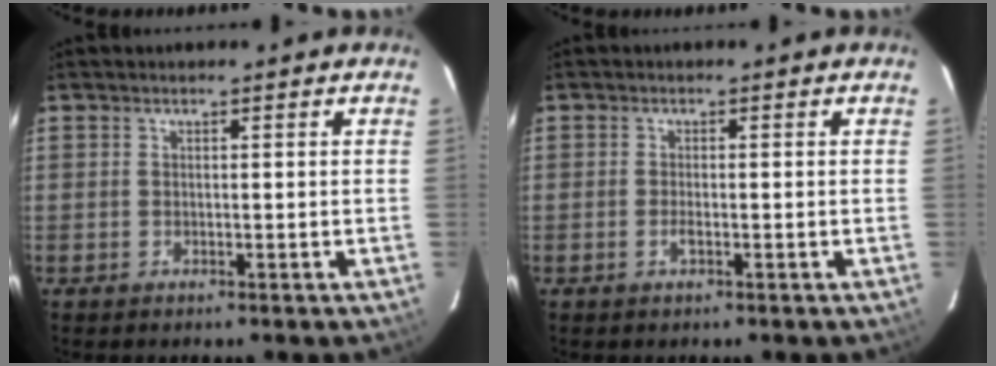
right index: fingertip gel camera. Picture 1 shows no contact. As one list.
[{"total": 1.4, "force": [-0.6, 0.4, 1.2], "torque": [-0.027, -0.001, -0.011]}]